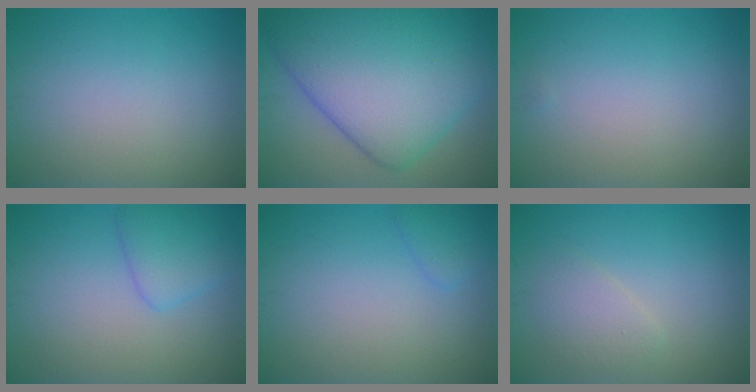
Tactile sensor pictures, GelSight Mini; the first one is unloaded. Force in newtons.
{"total": 13.4, "press": 13.4, "slide": 0.3}
{"total": 0.0}
{"total": 2.7, "press": 2.7, "slide": 0.2}
{"total": 1.3, "press": 1.3, "slide": 0.1}
{"total": 1.9, "press": 1.9, "slide": 0.1}